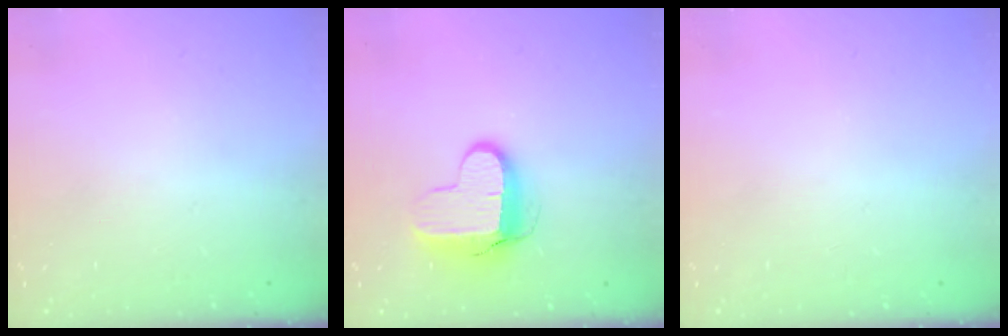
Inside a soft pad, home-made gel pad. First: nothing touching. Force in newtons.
{"total": 9.9, "press": 9.8, "slide": 0.9}
{"total": 0.0}